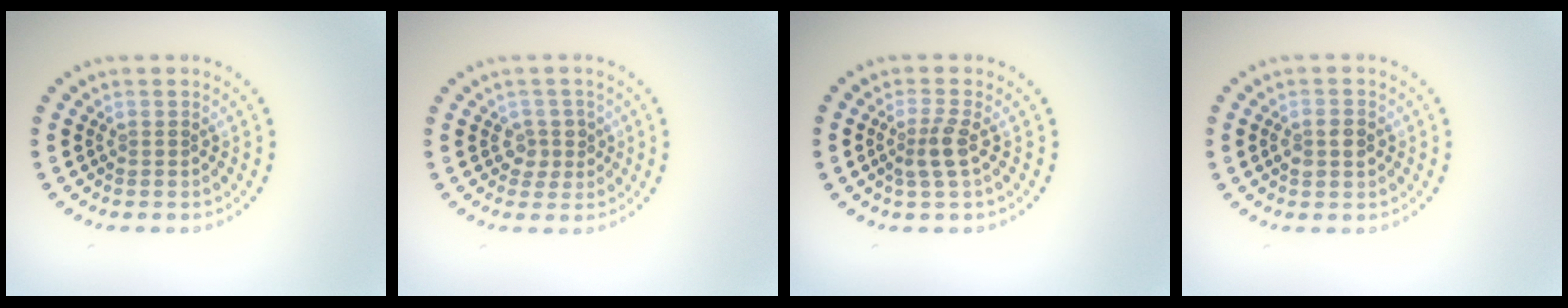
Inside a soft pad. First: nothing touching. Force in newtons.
{"total": 1.8, "press": 1.5, "slide": 1.1}
{"total": 2.2, "press": 1.9, "slide": 1.2}
{"total": 1.8, "press": 1.8, "slide": 0.2}